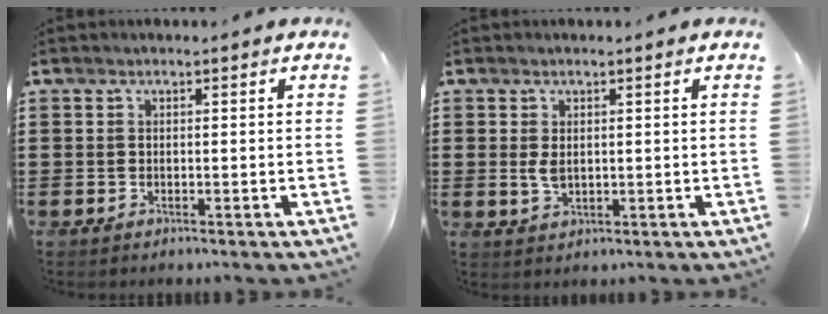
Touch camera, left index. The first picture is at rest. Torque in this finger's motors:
{"motor_torque": [0.45, 0.38, 0.26, 0.08]}